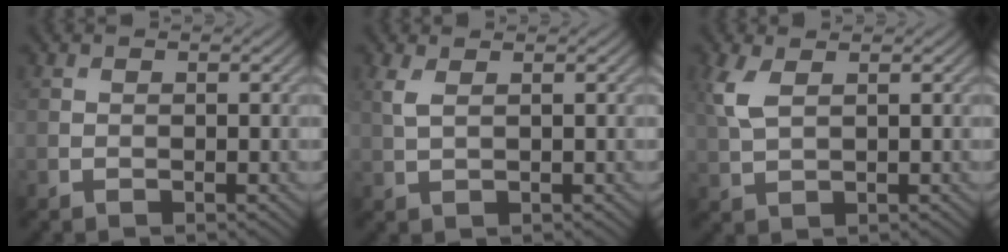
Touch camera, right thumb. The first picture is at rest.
{"total": 2.0, "force": [1.0, 0.7, 1.6], "torque": [-0.047, 0.003, 0.021]}
{"total": 3.8, "force": [1.5, 1.7, 3.1], "torque": [-0.088, 0.005, 0.032]}